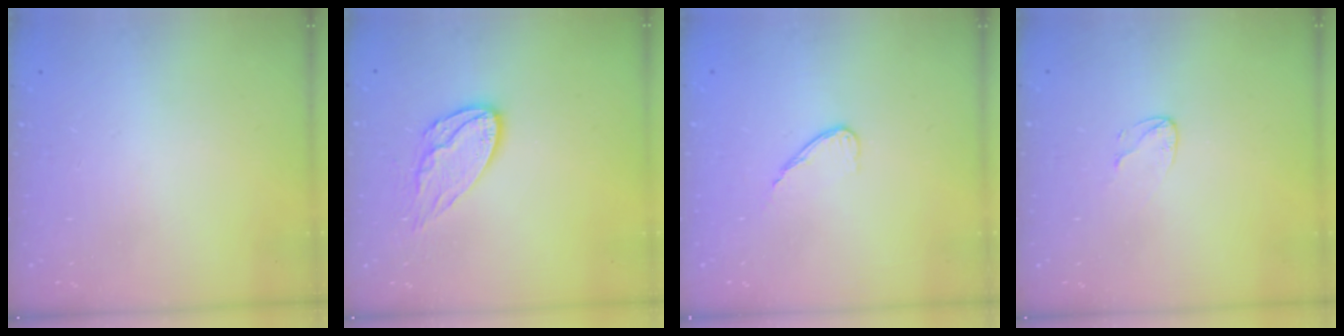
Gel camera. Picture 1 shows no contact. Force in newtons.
{"total": 10.3, "press": 10.3, "slide": 0.4}
{"total": 6.6, "press": 6.6, "slide": 0.5}
{"total": 4.0, "press": 4.0, "slide": 0.4}